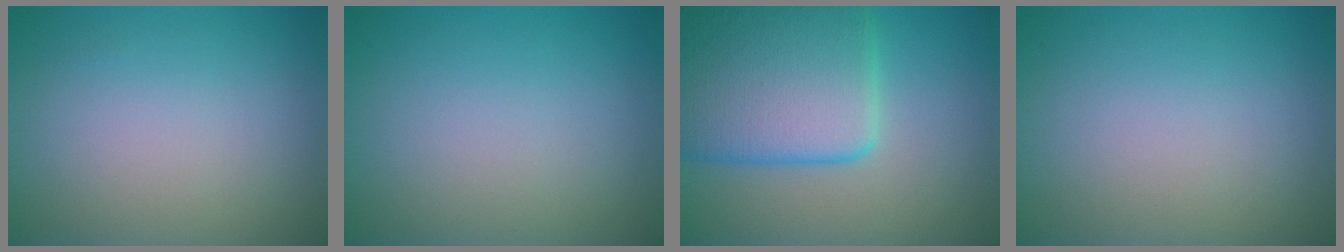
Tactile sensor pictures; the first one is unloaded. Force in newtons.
{"total": 0.0}
{"total": 9.1, "press": 9.0, "slide": 0.4}
{"total": 0.0}